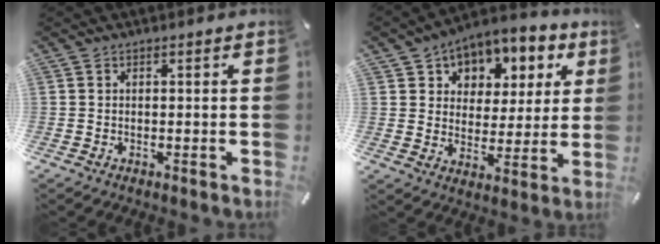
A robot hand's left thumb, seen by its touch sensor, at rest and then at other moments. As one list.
[{"total": 9.5, "force": [5.7, 7.2, 2.2], "torque": [-0.036, -0.044, 0.104]}]